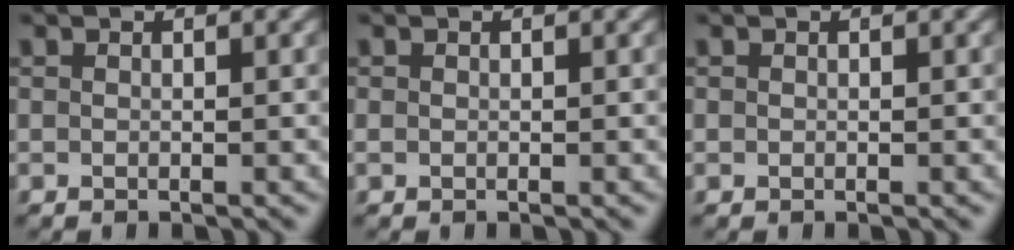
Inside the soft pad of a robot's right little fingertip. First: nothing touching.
{"total": 0.6, "force": [-0.3, 0.5, 0.1], "torque": [-0.008, -0.008, -0.002]}
{"total": 0.0}